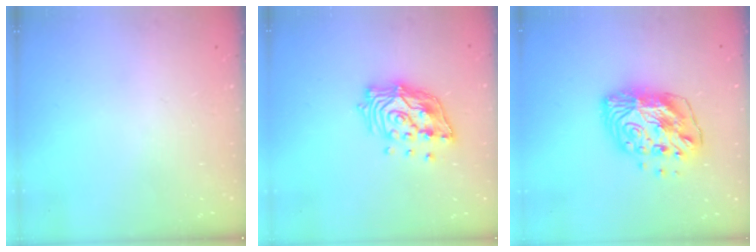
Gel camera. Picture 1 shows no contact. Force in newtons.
{"total": 14.9, "press": 14.8, "slide": 1.7}
{"total": 13.1, "press": 13.0, "slide": 1.6}